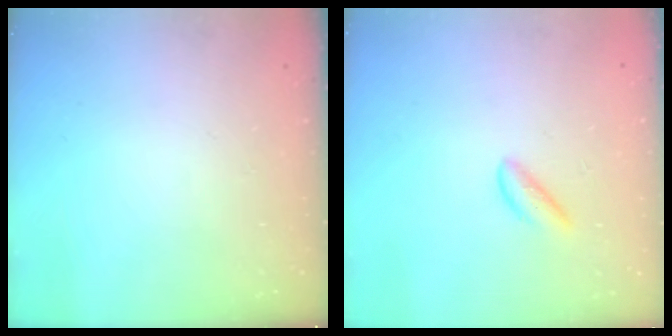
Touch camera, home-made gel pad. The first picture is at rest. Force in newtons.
{"total": 1.9, "press": 1.9, "slide": 0.4}